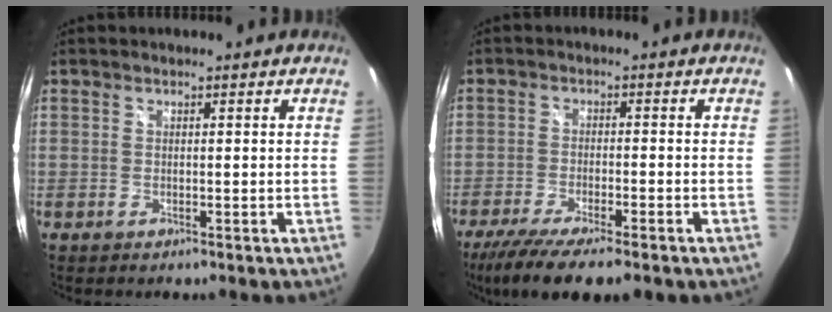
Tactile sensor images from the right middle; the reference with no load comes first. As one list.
[{"total": 11.7, "force": [-8.9, 1.6, 7.4], "torque": [-0.156, -0.042, -0.147]}]